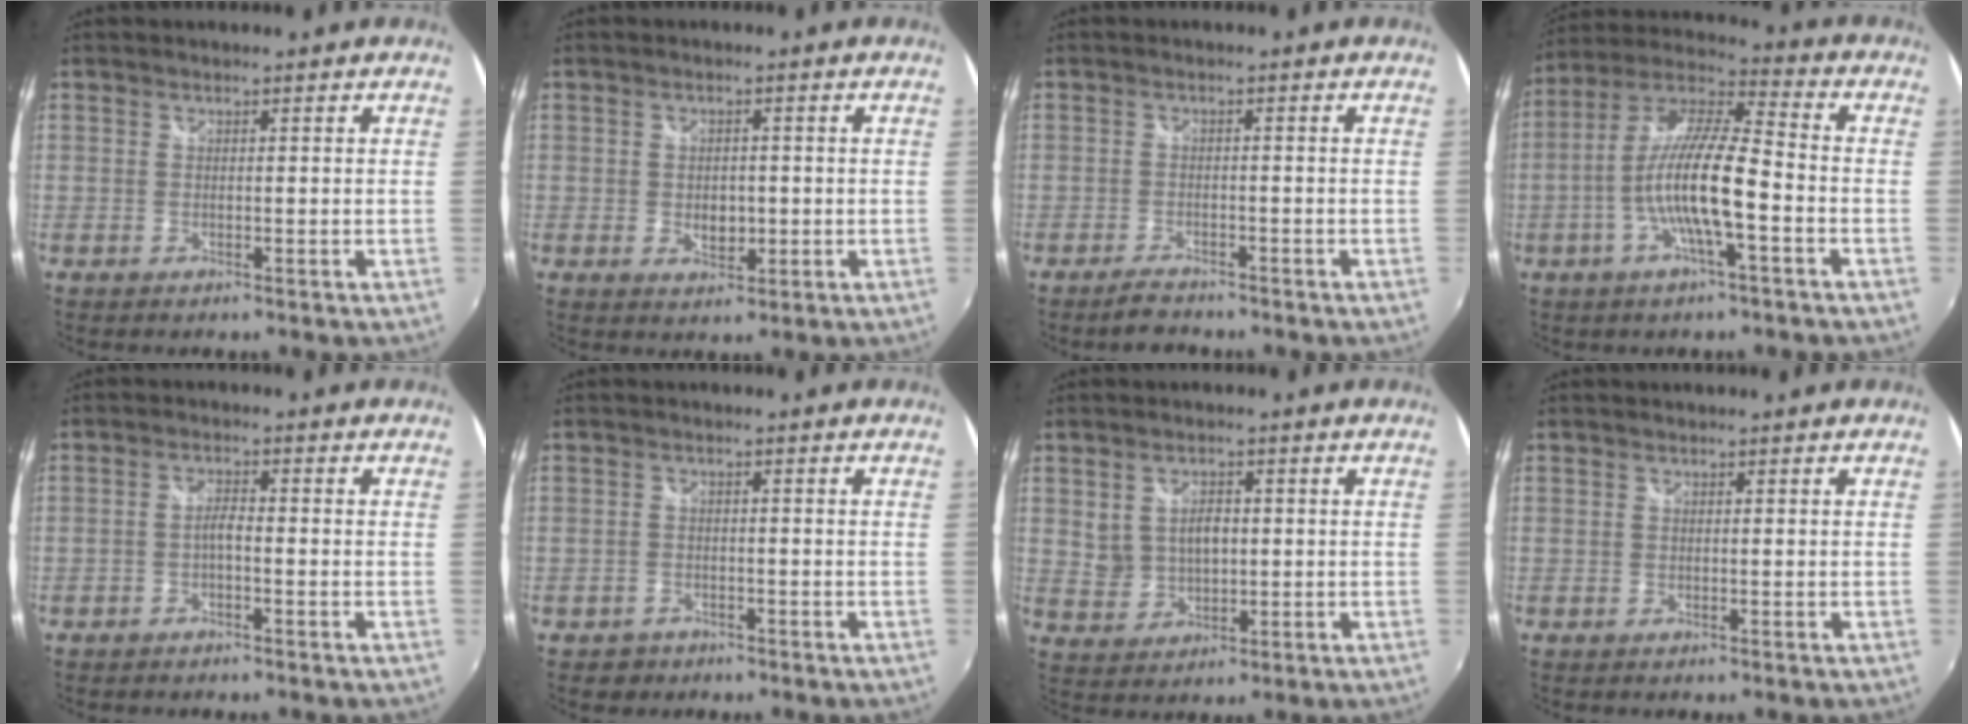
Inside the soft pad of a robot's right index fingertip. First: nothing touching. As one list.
[{"total": 3.8, "force": [-0.6, 2.7, 2.6], "torque": [-0.042, -0.002, -0.007]}, {"total": 3.0, "force": [-2.7, 1.0, 1.0], "torque": [-0.031, 0.002, -0.048]}, {"total": 13.6, "force": [-3.8, 2.1, 12.9], "torque": [-0.248, 0.003, -0.075]}, {"total": 2.1, "force": [-1.1, 0.5, 1.7], "torque": [-0.039, 0.007, -0.022]}, {"total": 3.2, "force": [-2.0, 2.5, 0.4], "torque": [-0.020, 0.003, -0.029]}, {"total": 5.9, "force": [1.0, 4.3, 4.0], "torque": [-0.068, 0.002, 0.029]}, {"total": 0.0}]